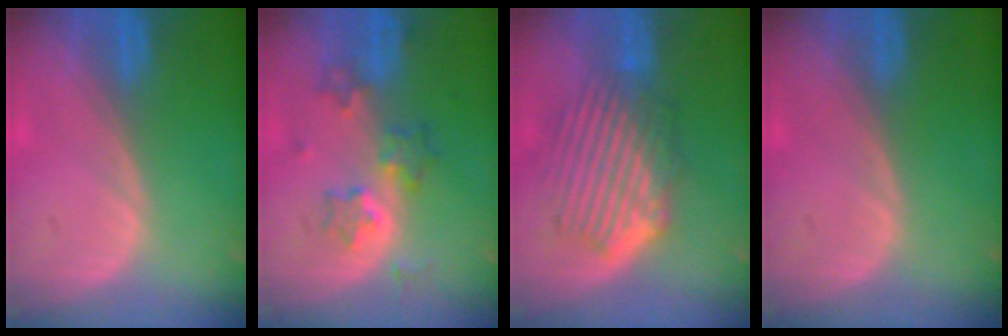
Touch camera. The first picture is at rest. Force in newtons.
{"total": 6.1, "press": 5.8, "slide": 1.8}
{"total": 9.6, "press": 8.5, "slide": 4.5}
{"total": 0.0}